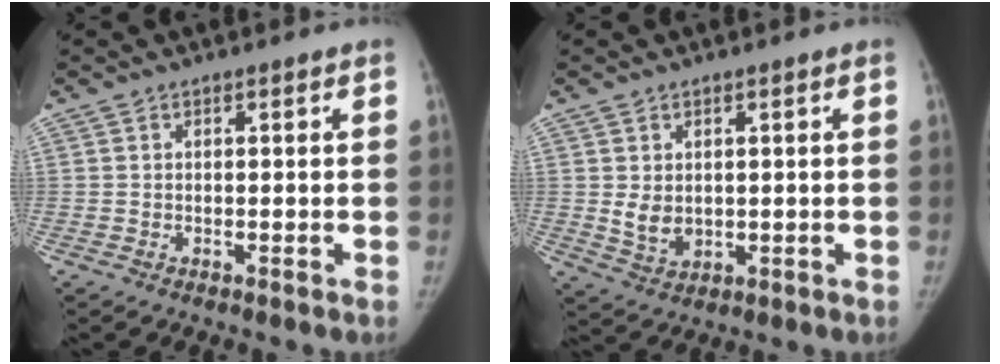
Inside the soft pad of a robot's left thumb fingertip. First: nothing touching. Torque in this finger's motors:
{"motor_torque": [0.53, 0.89, 0.71, -0.63, 0.03]}